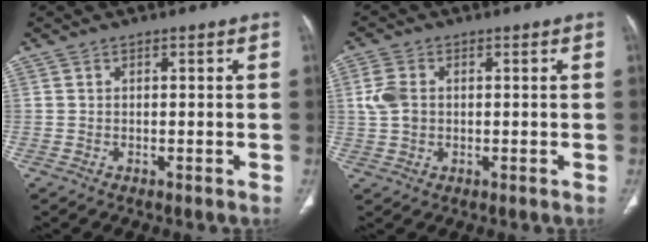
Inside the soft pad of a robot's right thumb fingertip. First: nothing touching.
{"total": 4.7, "force": [0.5, 3.4, 3.2], "torque": [-0.075, 0.005, 0.008]}